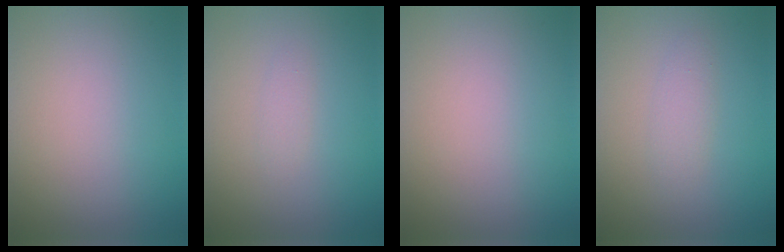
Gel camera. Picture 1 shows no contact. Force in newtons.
{"total": 0.8, "press": 0.8, "slide": 0.0}
{"total": 0.0}
{"total": 1.4, "press": 1.4, "slide": 0.0}